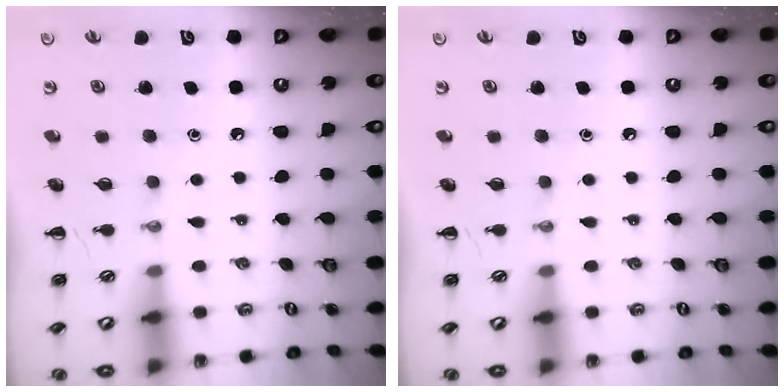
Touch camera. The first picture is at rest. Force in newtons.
{"total": 0.0}